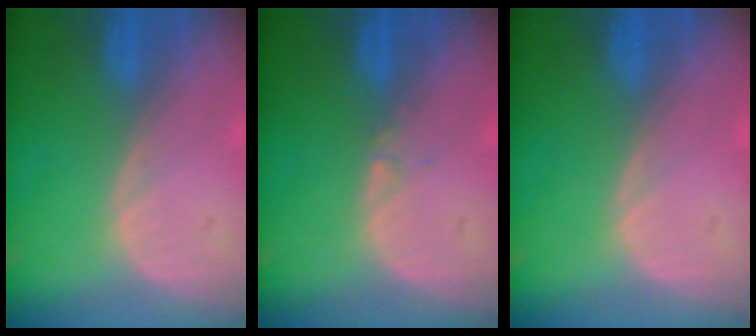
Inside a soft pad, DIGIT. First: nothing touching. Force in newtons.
{"total": 0.6, "press": 0.6, "slide": 0.2}
{"total": 0.0}